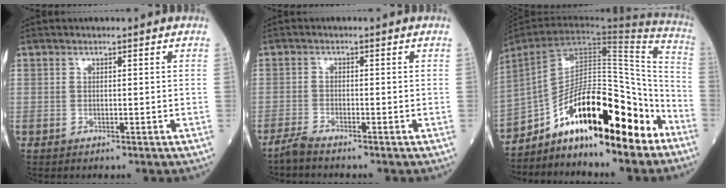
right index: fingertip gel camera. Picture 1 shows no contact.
{"total": 2.2, "force": [-2.0, -0.3, 0.7], "torque": [-0.024, -0.008, -0.044]}
{"total": 19.6, "force": [-12.9, 5.1, 13.8], "torque": [-0.194, 0.035, -0.208]}